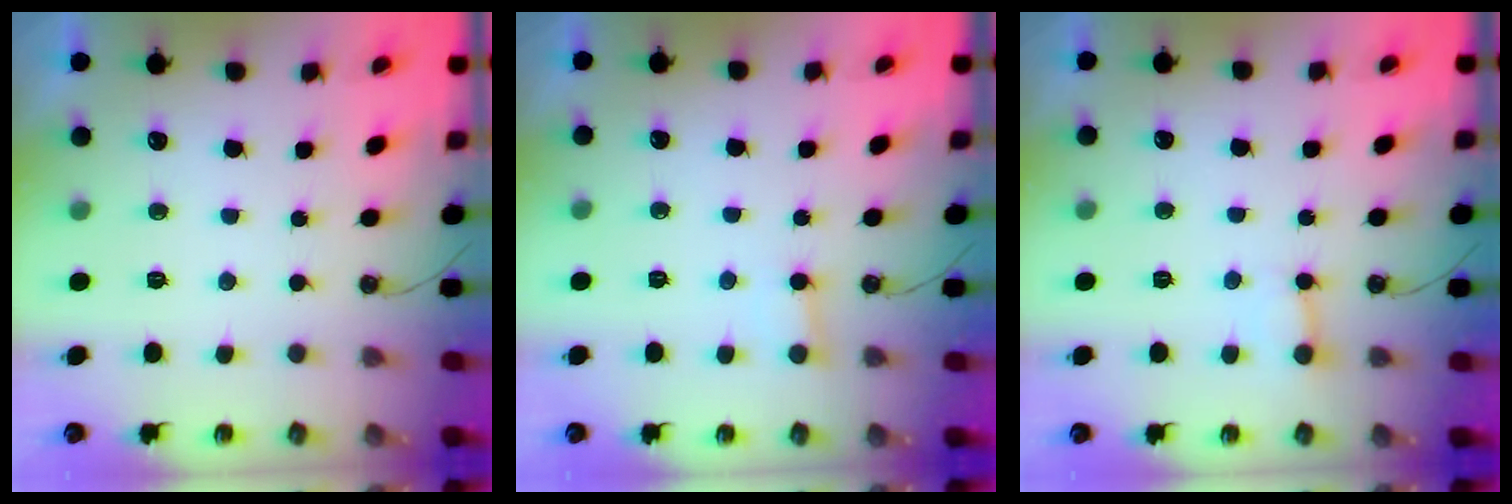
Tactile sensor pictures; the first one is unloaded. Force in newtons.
{"total": 2.6, "press": 2.6, "slide": 0.1}
{"total": 5.0, "press": 5.0, "slide": 0.4}